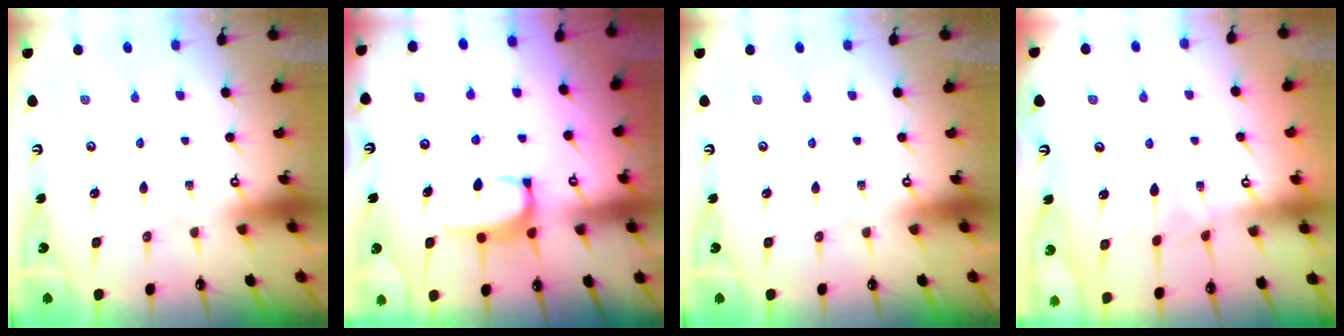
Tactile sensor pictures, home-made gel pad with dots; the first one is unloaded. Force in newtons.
{"total": 1.9, "press": 1.9, "slide": 0.6}
{"total": 0.0}
{"total": 3.2, "press": 3.2, "slide": 0.3}